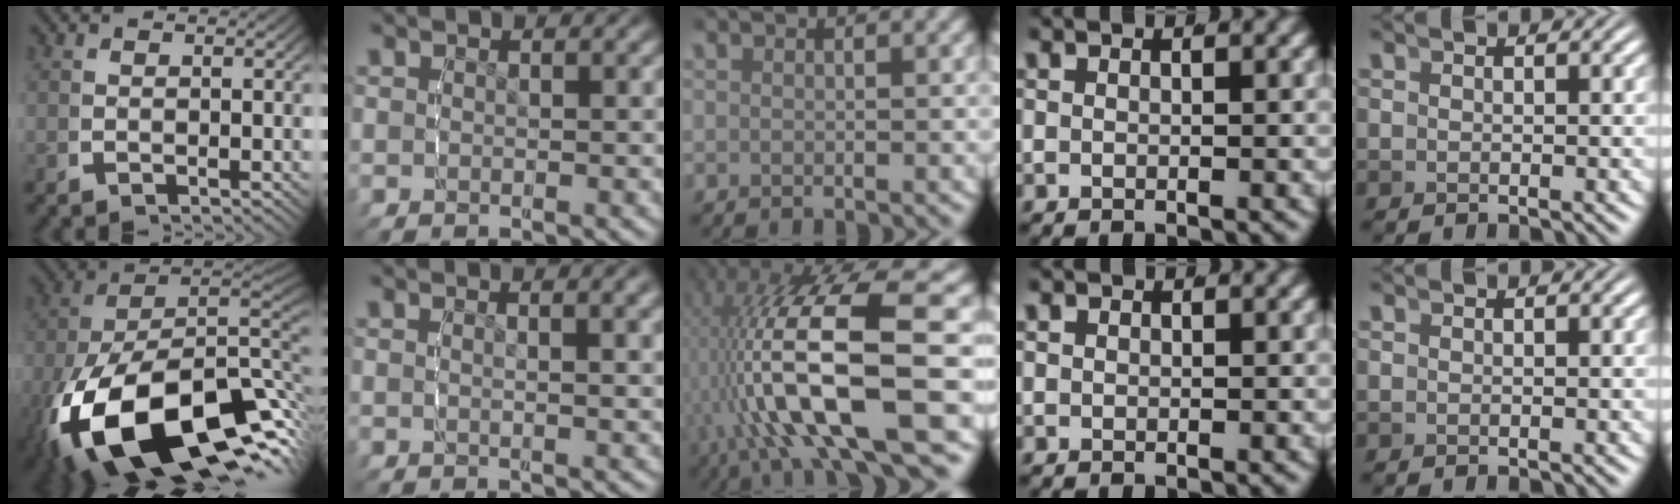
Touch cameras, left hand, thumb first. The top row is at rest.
{"thumb": {"total": 25.3, "force": [-5.1, 16.1, 18.8], "torque": [-0.335, -0.073, -0.054]}, "index": {"total": 1.6, "force": [0.6, 0.0, 1.5], "torque": [-0.024, -0.001, 0.009]}, "middle": {"total": 13.3, "force": [-0.4, 4.9, 12.4], "torque": [-0.212, 0.002, -0.003]}, "ring": {"total": 0.6, "force": [0.2, 0.5, 0.2], "torque": [-0.009, -0.007, 0.006]}}